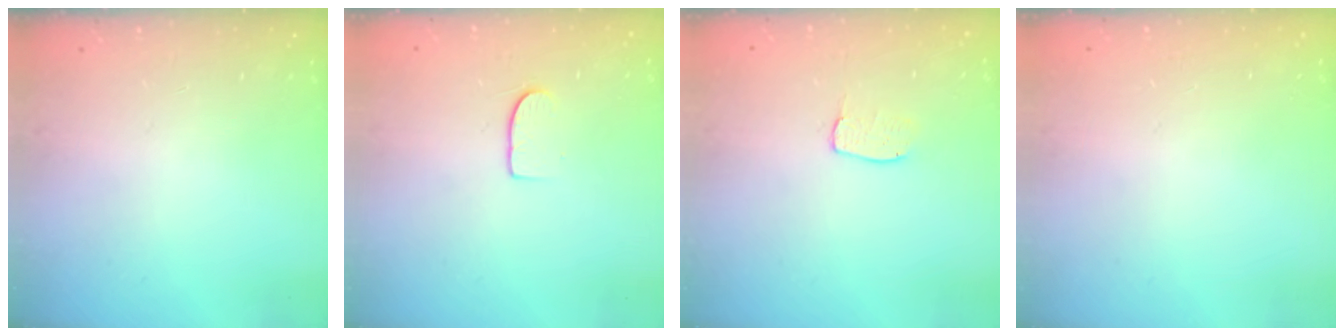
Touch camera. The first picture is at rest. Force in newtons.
{"total": 6.6, "press": 6.6, "slide": 0.7}
{"total": 4.5, "press": 4.5, "slide": 0.3}
{"total": 0.0}